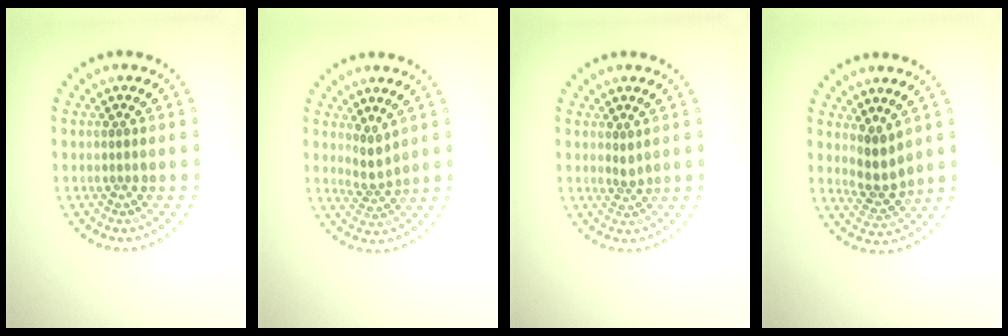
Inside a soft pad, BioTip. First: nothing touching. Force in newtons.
{"total": 1.9, "press": 1.4, "slide": 1.3}
{"total": 0.9, "press": 0.6, "slide": 0.7}
{"total": 2.5, "press": 2.0, "slide": 1.5}